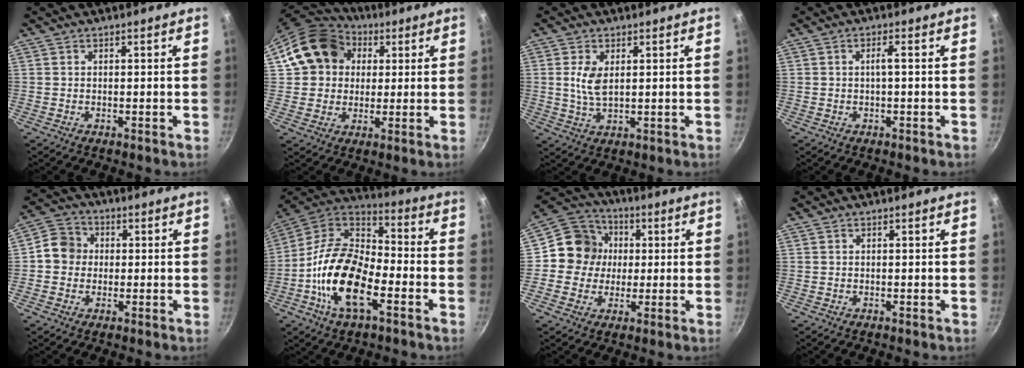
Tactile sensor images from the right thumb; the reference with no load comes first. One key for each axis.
{"total": 15.4, "fx": 4.1, "fy": 12.9, "fz": 7.2, "tx": -0.105, "ty": 0.023, "tz": 0.062}
{"total": 5.0, "fx": 1.1, "fy": 2.7, "fz": 4.1, "tx": -0.081, "ty": -0.009, "tz": 0.024}
{"total": 1.7, "fx": -0.1, "fy": 0.2, "fz": 1.7, "tx": -0.033, "ty": 0.007, "tz": -0.002}
{"total": 6.7, "fx": 0.1, "fy": 6.1, "fz": 2.7, "tx": -0.016, "ty": 0.013, "tz": -0.019}
{"total": 19.4, "fx": -6.5, "fy": 9.8, "fz": 15.4, "tx": -0.277, "ty": 0.037, "tz": -0.142}
{"total": 10.6, "fx": 0.7, "fy": 10.1, "fz": 3.3, "tx": -0.016, "ty": 0.020, "tz": -0.011}
{"total": 0.0}